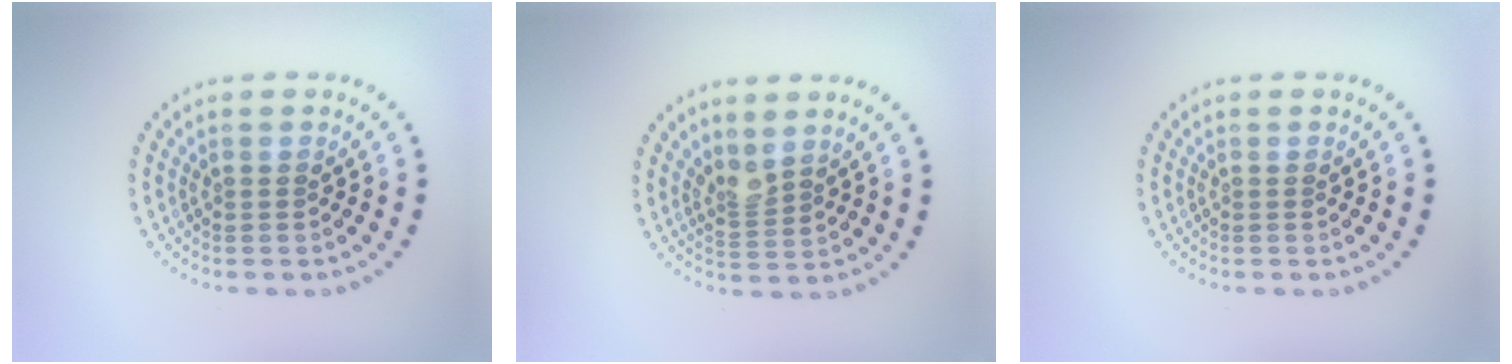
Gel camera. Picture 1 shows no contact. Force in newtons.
{"total": 2.0, "press": 1.5, "slide": 1.3}
{"total": 0.0}